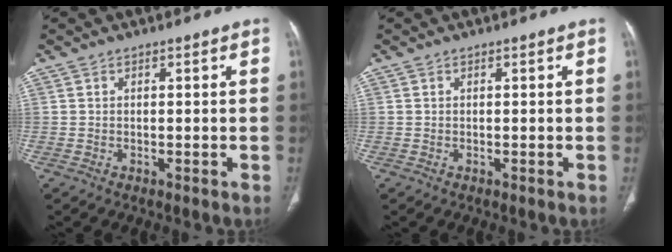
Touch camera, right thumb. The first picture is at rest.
{"total": 0.0}